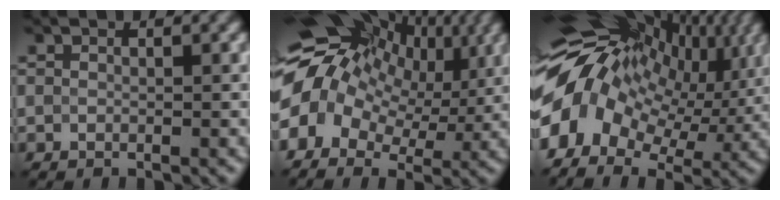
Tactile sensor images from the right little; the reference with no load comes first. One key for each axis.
{"total": 14.9, "fx": 3.3, "fy": 10.4, "fz": 10.3, "tx": -0.177, "ty": 0.017, "tz": 0.056}
{"total": 13.9, "fx": 1.9, "fy": 9.5, "fz": 9.9, "tx": -0.208, "ty": 0.015, "tz": 0.030}